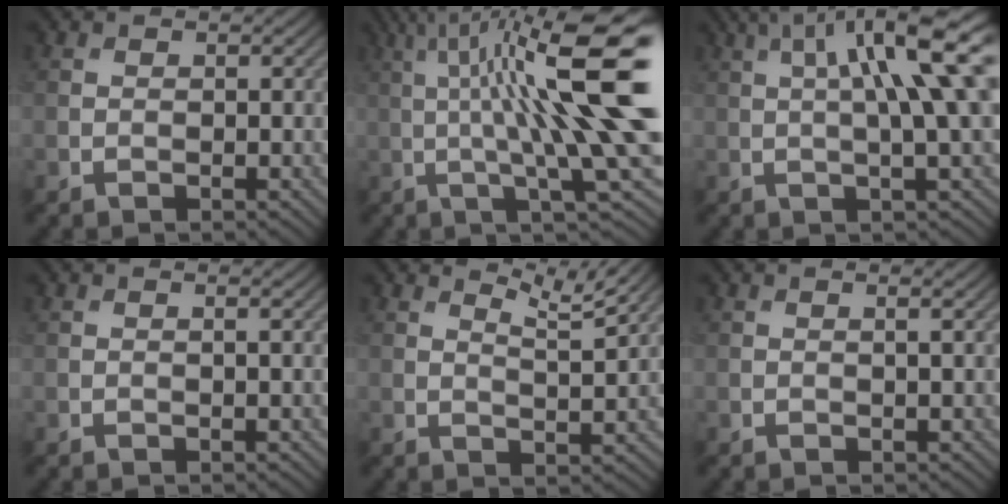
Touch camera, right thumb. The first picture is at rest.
{"total": 17.2, "force": [2.6, 3.1, 16.7], "torque": [-0.270, 0.018, 0.067]}
{"total": 11.5, "force": [3.1, 2.0, 10.9], "torque": [-0.159, 0.013, 0.053]}
{"total": 0.8, "force": [0.1, 0.0, 0.8], "torque": [-0.012, 0.003, -0.001]}
{"total": 4.2, "force": [3.3, 0.3, 2.6], "torque": [-0.055, -0.003, 0.061]}
{"total": 1.4, "force": [0.3, 0.2, 1.4], "torque": [-0.022, 0.008, -0.001]}